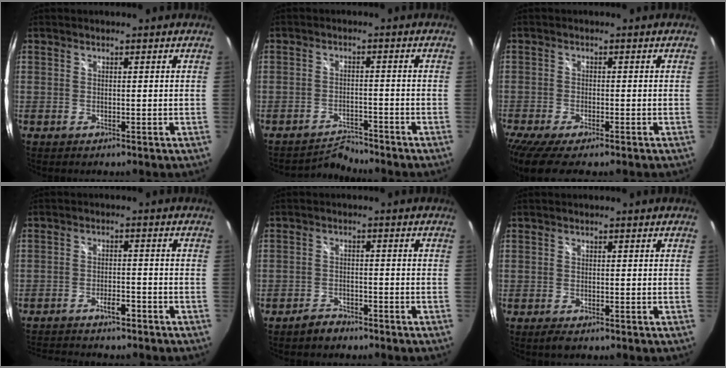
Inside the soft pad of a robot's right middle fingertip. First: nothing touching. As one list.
[{"total": 3.7, "force": [-3.2, -1.1, -1.4], "torque": [0.012, 0.011, -0.058]}, {"total": 8.4, "force": [-6.4, 0.9, 5.4], "torque": [-0.124, -0.047, -0.116]}, {"total": 7.4, "force": [-6.6, 1.2, 3.1], "torque": [-0.071, -0.003, -0.100]}, {"total": 1.9, "force": [-1.8, 0.4, 0.2], "torque": [-0.008, 0.004, -0.032]}, {"total": 1.5, "force": [-1.1, 0.3, 1.1], "torque": [-0.021, -0.007, -0.019]}]